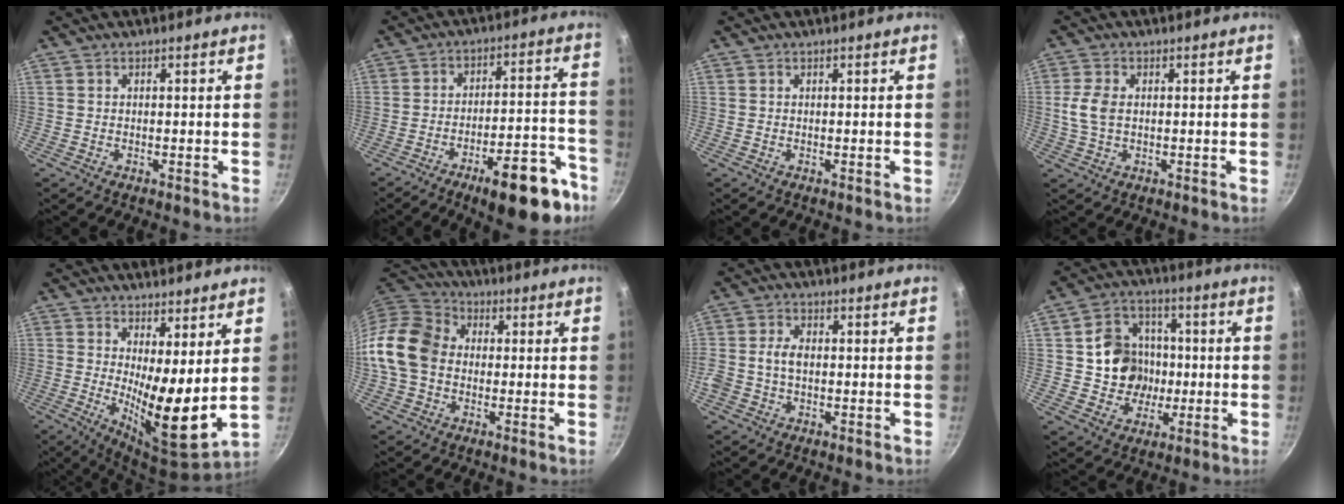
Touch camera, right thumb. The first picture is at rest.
{"total": 16.7, "force": [-10.0, 5.8, 12.1], "torque": [-0.121, 0.071, -0.136]}
{"total": 0.0}
{"total": 5.1, "force": [0.4, 3.2, 4.0], "torque": [-0.087, 0.005, 0.005]}
{"total": 12.6, "force": [3.0, 3.6, 11.7], "torque": [-0.181, -0.054, 0.046]}
{"total": 12.9, "force": [-0.4, 10.3, 7.7], "torque": [-0.120, 0.025, -0.026]}
{"total": 5.3, "force": [-0.4, 3.7, 3.8], "torque": [-0.070, 0.015, -0.014]}
{"total": 12.5, "force": [-0.3, 11.2, 5.5], "torque": [-0.055, 0.021, -0.005]}